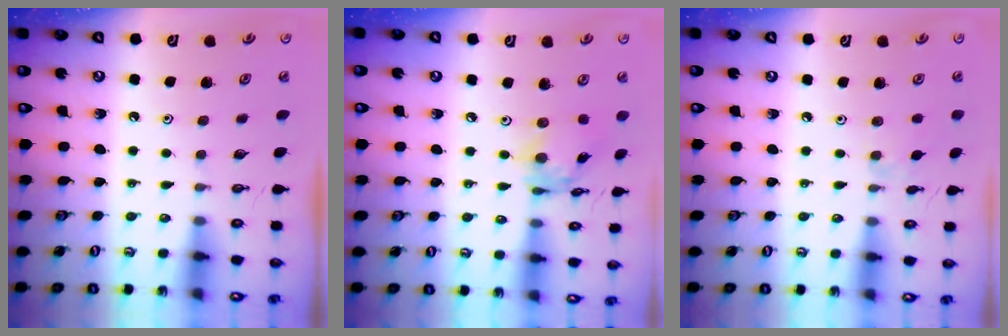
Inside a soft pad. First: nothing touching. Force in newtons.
{"total": 9.2, "press": 9.2, "slide": 0.6}
{"total": 2.0, "press": 1.9, "slide": 0.5}